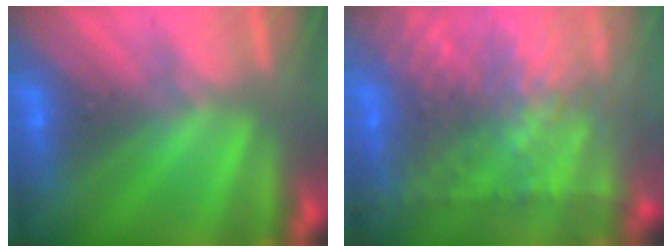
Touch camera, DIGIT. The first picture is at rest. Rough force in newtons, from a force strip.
{"total": 6.4}